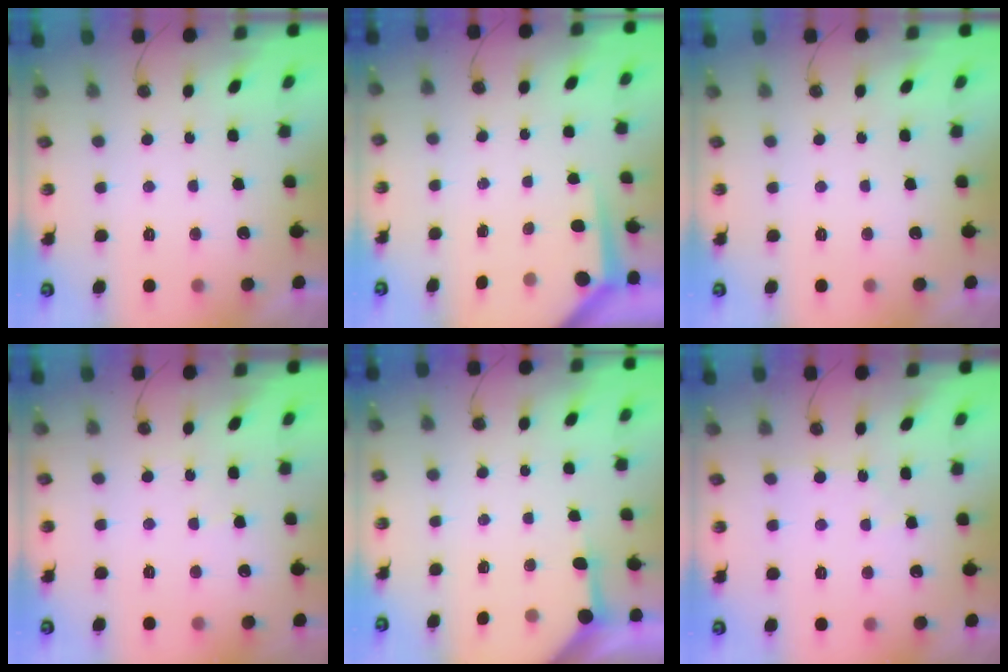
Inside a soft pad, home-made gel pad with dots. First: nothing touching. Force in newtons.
{"total": 4.0, "press": 4.0, "slide": 0.3}
{"total": 0.0}
{"total": 5.9, "press": 5.9, "slide": 0.9}
{"total": 3.4, "press": 3.4, "slide": 0.5}
{"total": 3.0, "press": 2.9, "slide": 0.4}